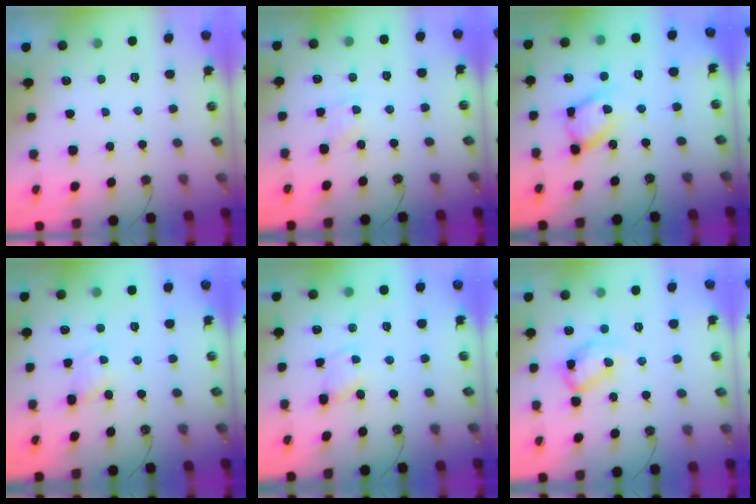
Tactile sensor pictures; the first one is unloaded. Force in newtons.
{"total": 4.9, "press": 4.9, "slide": 0.6}
{"total": 14.0, "press": 14.0, "slide": 1.1}
{"total": 1.4, "press": 1.4, "slide": 0.2}
{"total": 1.8, "press": 1.8, "slide": 0.2}
{"total": 12.7, "press": 12.7, "slide": 1.0}